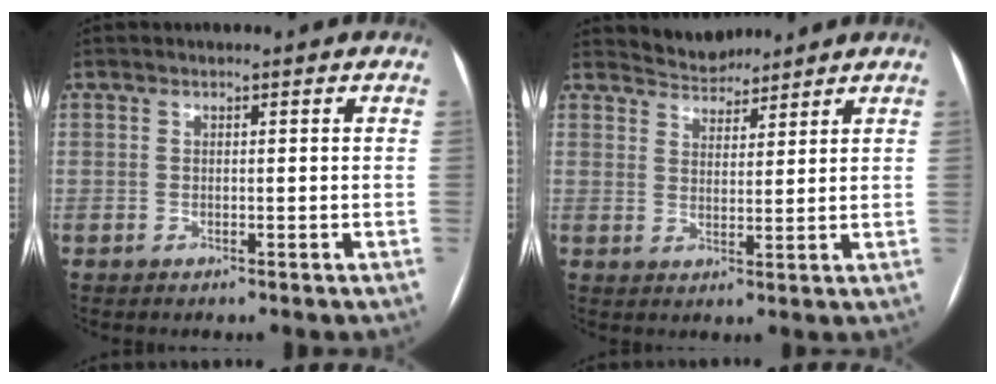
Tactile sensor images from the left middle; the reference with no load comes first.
{"total": 4.4, "force": [4.3, 1.1, -0.3], "torque": [0.001, 0.014, 0.075]}